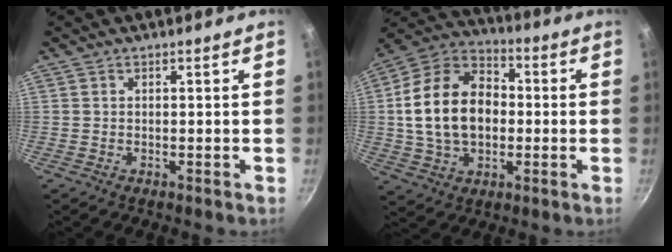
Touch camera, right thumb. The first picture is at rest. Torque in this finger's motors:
{"motor_torque": [-0.34, 1.01, 1.23, -0.38, 0.43]}